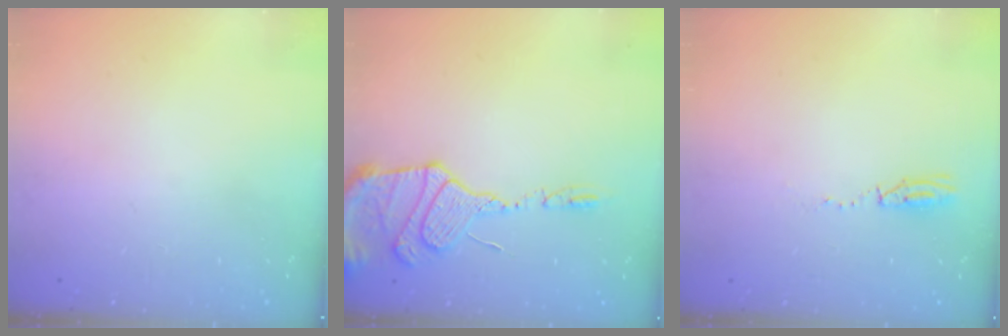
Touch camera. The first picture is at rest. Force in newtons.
{"total": 14.8, "press": 14.5, "slide": 2.9}
{"total": 17.0, "press": 5.1, "slide": 16.2}